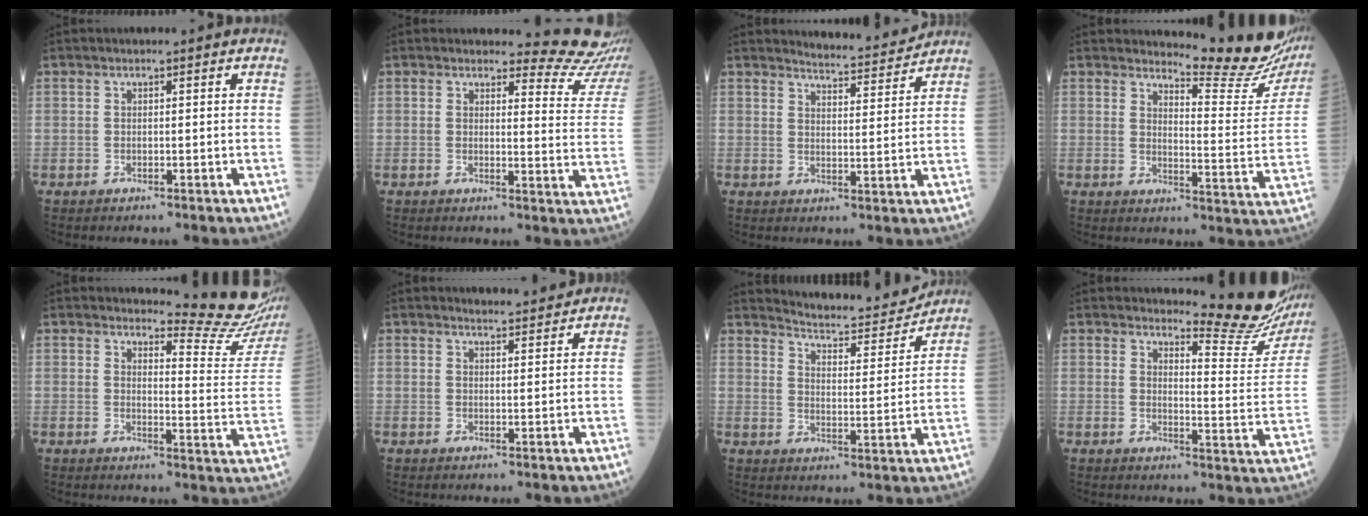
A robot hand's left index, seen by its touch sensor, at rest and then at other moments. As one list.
[{"total": 9.9, "force": [9.9, 0.7, 0.3], "torque": [0.019, -0.088, 0.080]}, {"total": 6.5, "force": [6.4, -0.1, 0.6], "torque": [-0.022, -0.009, 0.090]}, {"total": 14.0, "force": [13.6, 0.4, 3.2], "torque": [-0.039, -0.102, 0.149]}, {"total": 12.1, "force": [11.8, -0.9, 2.5], "torque": [-0.026, -0.111, 0.122]}, {"total": 3.6, "force": [3.6, 0.3, 0.4], "torque": [-0.012, 0.004, 0.049]}, {"total": 11.1, "force": [10.9, 0.7, 1.7], "torque": [-0.028, -0.015, 0.153]}, {"total": 12.6, "force": [12.2, 0.5, 2.9], "torque": [-0.031, -0.095, 0.130]}]